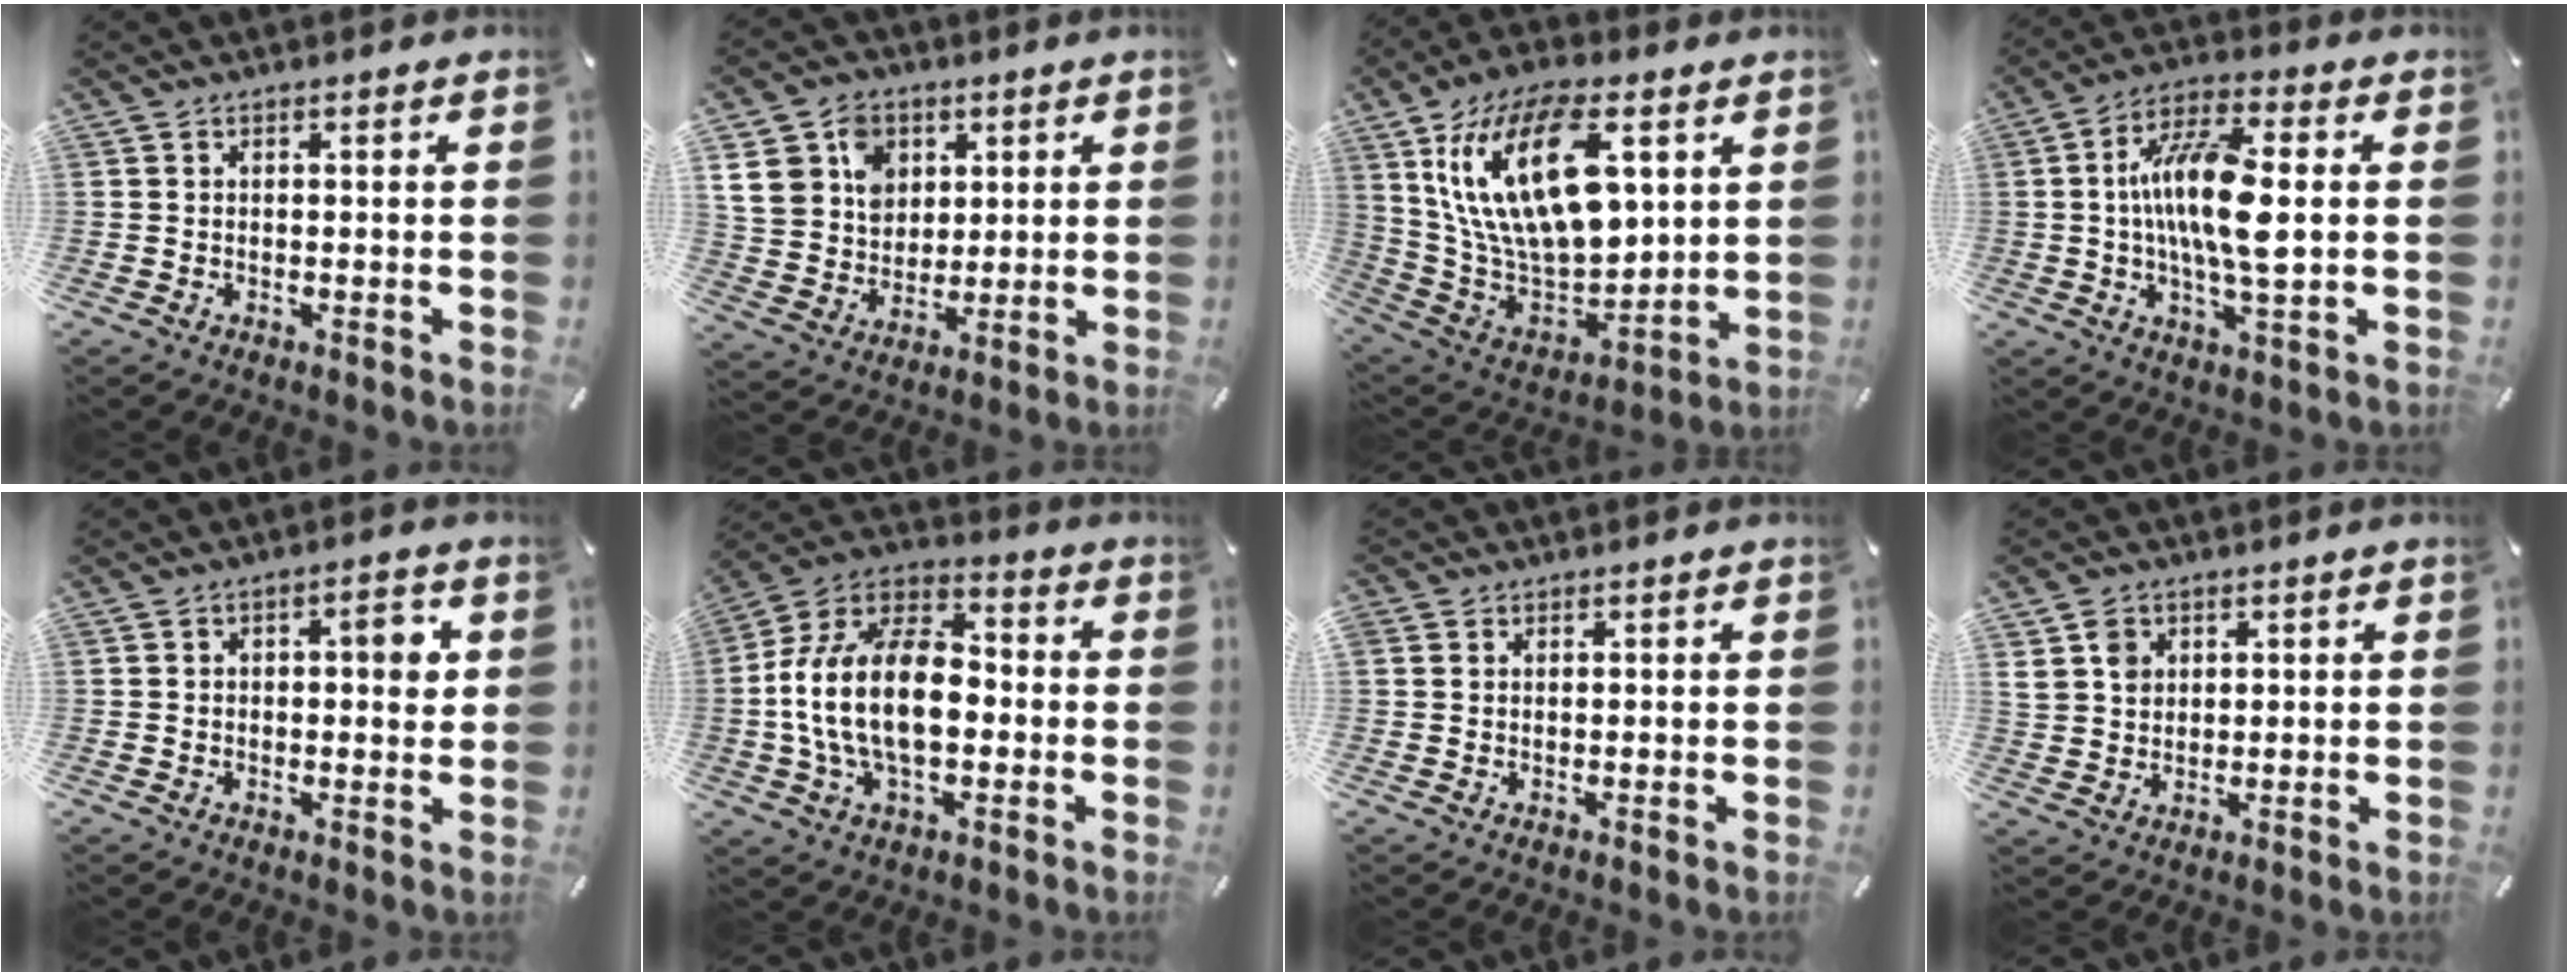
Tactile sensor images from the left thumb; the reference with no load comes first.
{"total": 13.3, "force": [5.1, 11.1, 5.3], "torque": [-0.105, -0.007, 0.100]}
{"total": 23.9, "force": [8.8, 13.0, 18.0], "torque": [-0.377, -0.034, 0.143]}
{"total": 14.9, "force": [0.3, 4.9, 14.0], "torque": [-0.282, -0.004, -0.001]}
{"total": 4.8, "force": [0.9, 2.6, 3.9], "torque": [-0.046, 0.000, 0.004]}
{"total": 19.1, "force": [-2.8, 12.1, 14.5], "torque": [-0.313, 0.018, -0.052]}
{"total": 1.3, "force": [0.3, 1.2, 0.3], "torque": [-0.007, 0.006, 0.004]}
{"total": 4.9, "force": [1.9, 4.2, 1.6], "torque": [-0.035, 0.006, 0.035]}